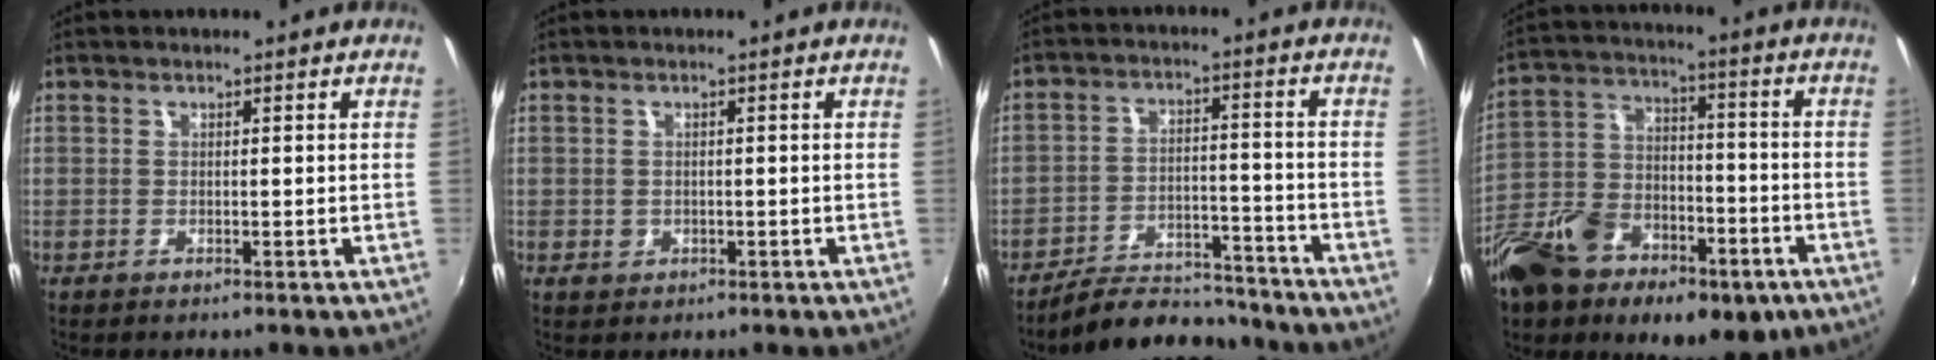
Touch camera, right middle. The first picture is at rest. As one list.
[{"total": 1.6, "force": [-0.4, 1.4, 0.5], "torque": [-0.008, -0.003, -0.006]}, {"total": 11.9, "force": [-11.0, 3.3, 3.1], "torque": [-0.071, 0.013, -0.159]}, {"total": 25.3, "force": [-14.3, 14.4, 15.1], "torque": [-0.330, -0.017, -0.231]}]